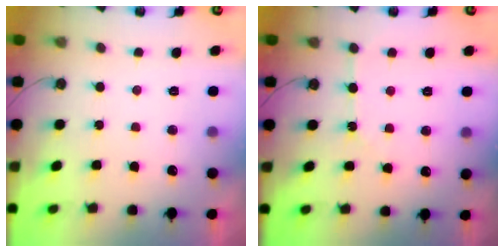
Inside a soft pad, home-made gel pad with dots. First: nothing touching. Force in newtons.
{"total": 4.8, "press": 4.7, "slide": 0.7}